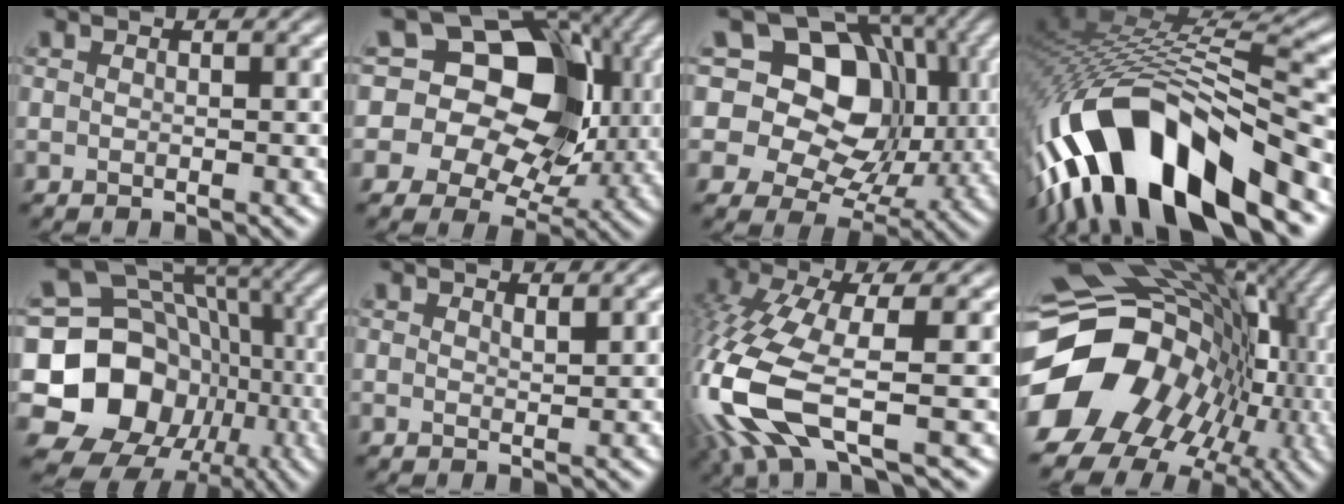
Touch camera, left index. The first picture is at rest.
{"total": 16.8, "force": [3.4, 13.2, 9.9], "torque": [-0.160, 0.040, 0.046]}
{"total": 13.6, "force": [3.8, 10.6, 7.6], "torque": [-0.134, 0.043, 0.050]}
{"total": 14.7, "force": [-8.7, 4.9, 10.8], "torque": [-0.203, 0.018, -0.136]}
{"total": 14.3, "force": [-3.2, 12.2, 6.7], "torque": [-0.136, -0.018, -0.060]}
{"total": 0.7, "force": [0.7, -0.2, 0.0], "torque": [0.000, -0.002, 0.017]}
{"total": 10.8, "force": [-3.5, 3.6, 9.6], "torque": [-0.241, -0.013, -0.064]}
{"total": 18.9, "force": [-3.4, 15.5, 10.2], "torque": [-0.177, -0.010, -0.039]}